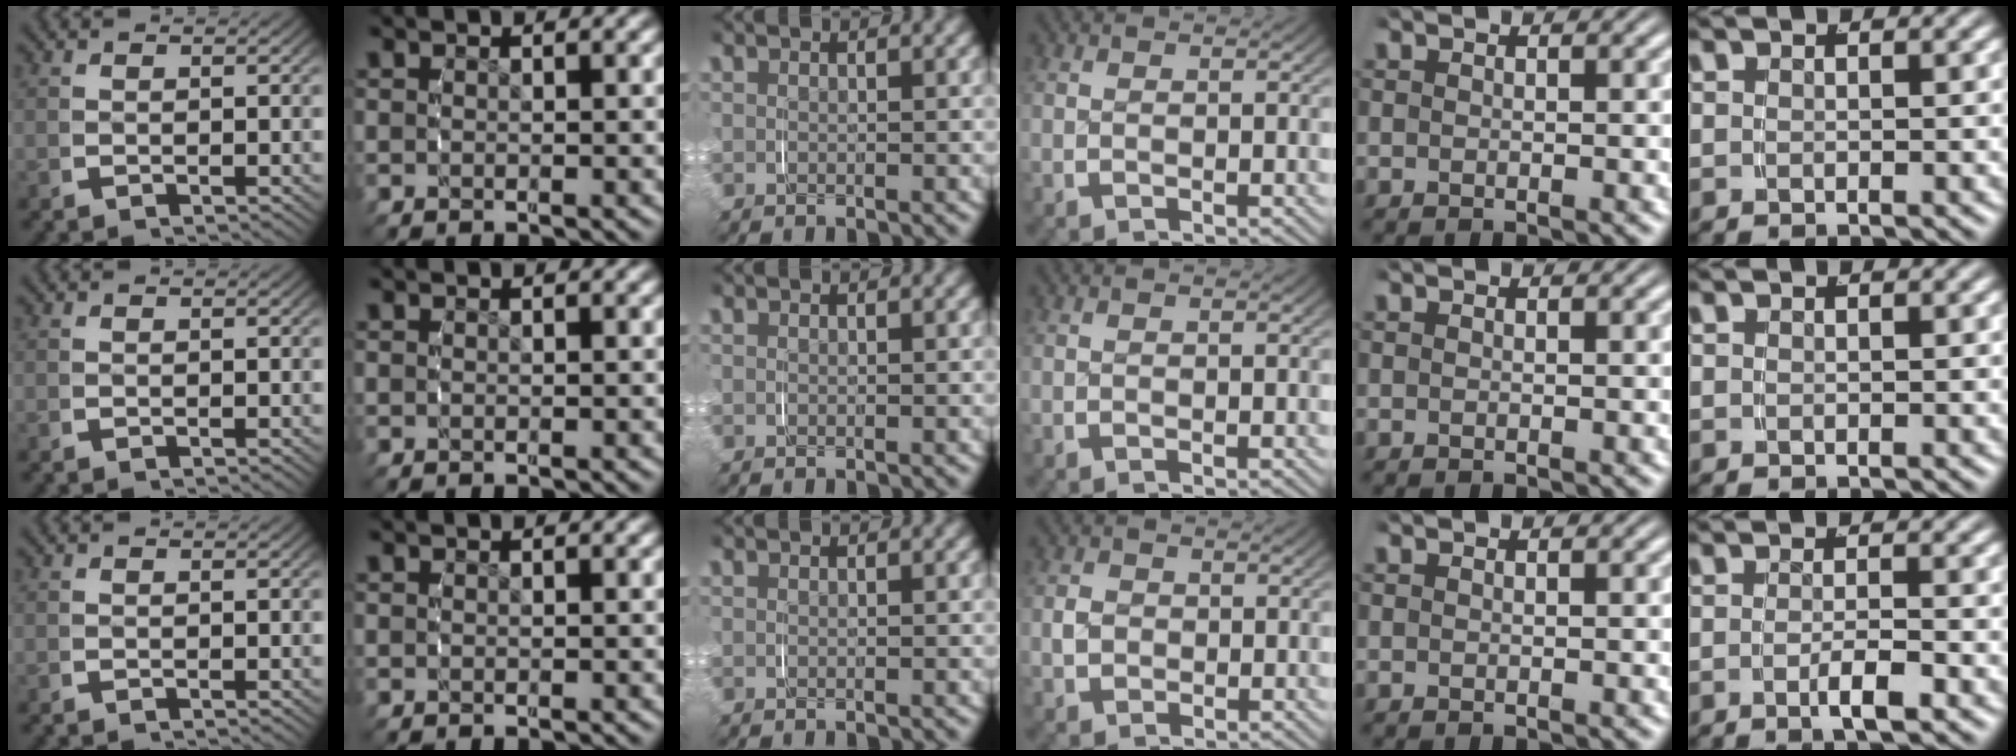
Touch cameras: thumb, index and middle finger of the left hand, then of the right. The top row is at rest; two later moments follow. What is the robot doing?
{"motion": "grasp_and_lifting", "object": "ribbon"}